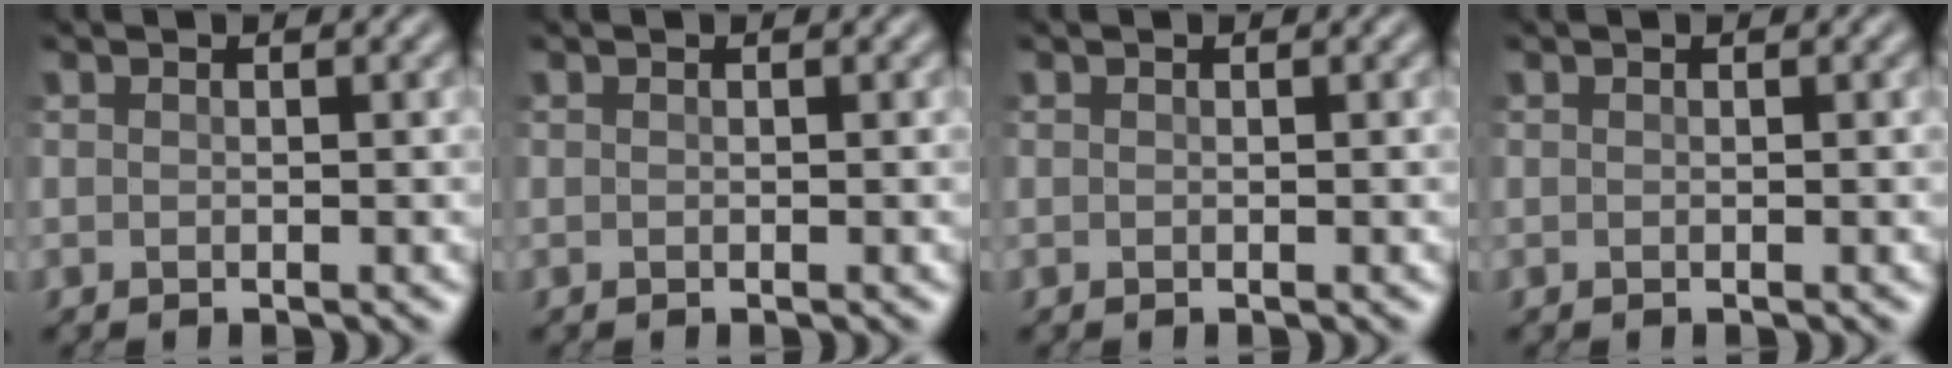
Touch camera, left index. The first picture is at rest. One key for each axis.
{"total": 0.0}
{"total": 0.0}
{"total": 0.0}